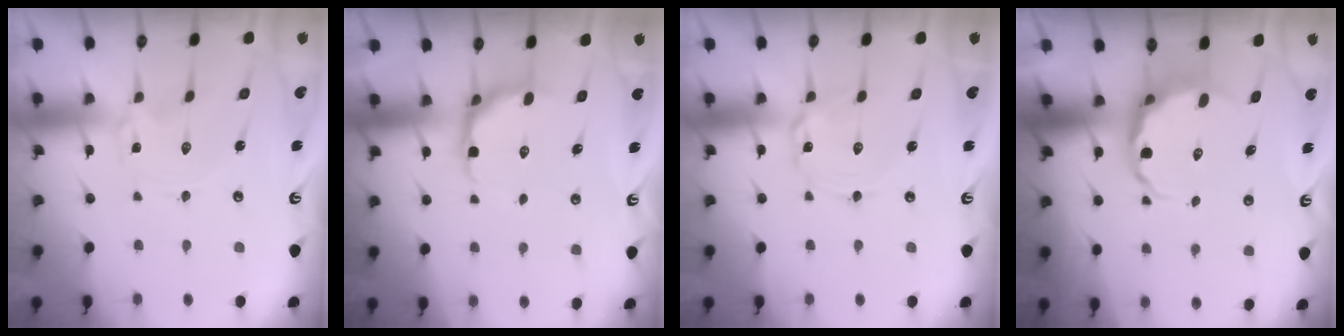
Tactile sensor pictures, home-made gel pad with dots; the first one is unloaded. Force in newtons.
{"total": 6.5, "press": 5.8, "slide": 2.9}
{"total": 2.7, "press": 2.7, "slide": 0.3}
{"total": 7.2, "press": 6.9, "slide": 2.0}